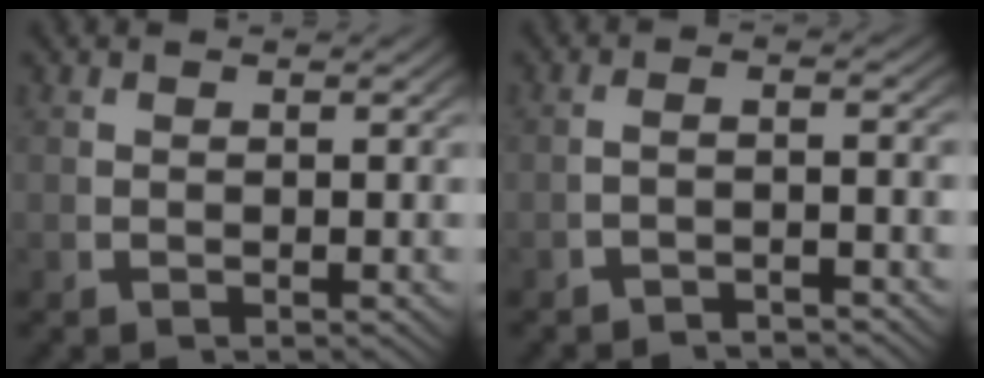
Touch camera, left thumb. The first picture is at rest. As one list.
[{"total": 2.6, "force": [-2.4, 0.3, 0.9], "torque": [-0.019, -0.007, -0.038]}]